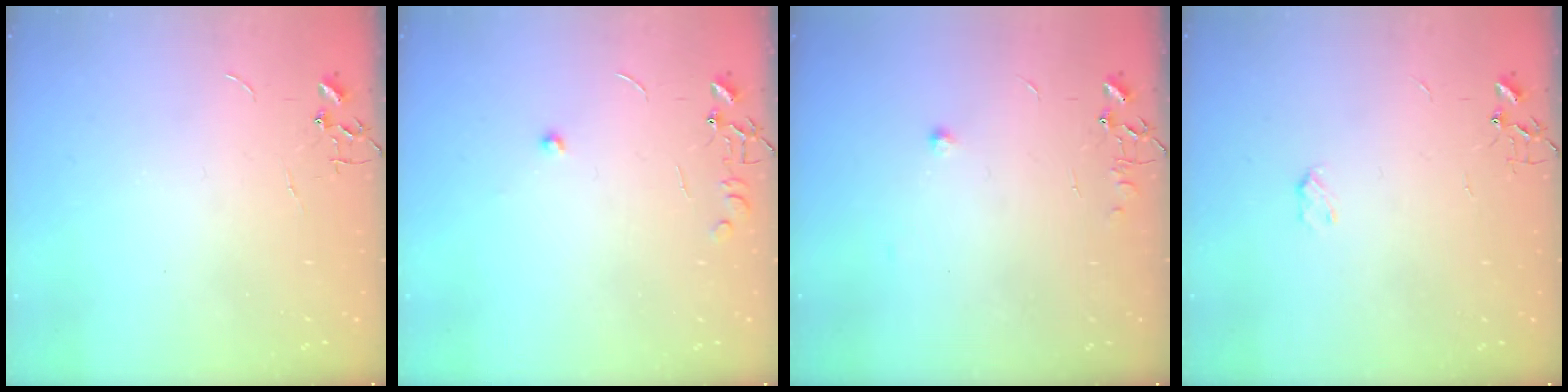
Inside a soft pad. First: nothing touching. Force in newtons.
{"total": 7.6, "press": 7.5, "slide": 0.7}
{"total": 5.7, "press": 5.7, "slide": 0.7}
{"total": 2.8, "press": 2.8, "slide": 0.5}